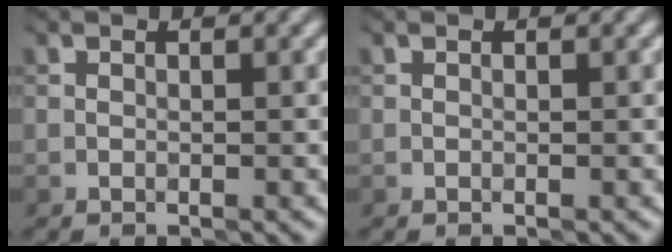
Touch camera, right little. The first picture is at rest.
{"total": 0.0}